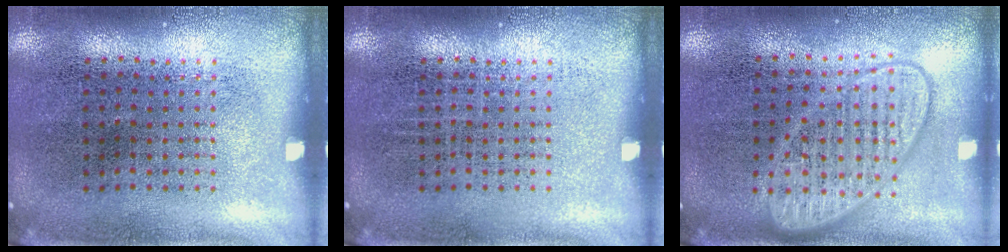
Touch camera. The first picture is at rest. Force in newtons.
{"total": 0.0}
{"total": 2.6, "press": 2.6, "slide": 0.4}